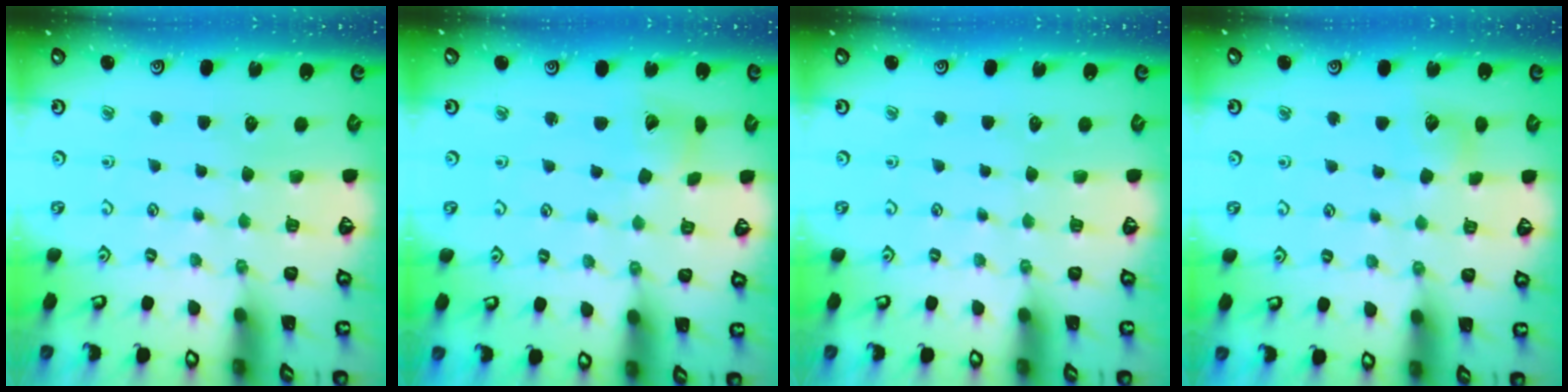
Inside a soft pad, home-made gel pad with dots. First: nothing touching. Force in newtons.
{"total": 5.5, "press": 5.5, "slide": 0.7}
{"total": 0.0}
{"total": 6.3, "press": 6.3, "slide": 0.5}